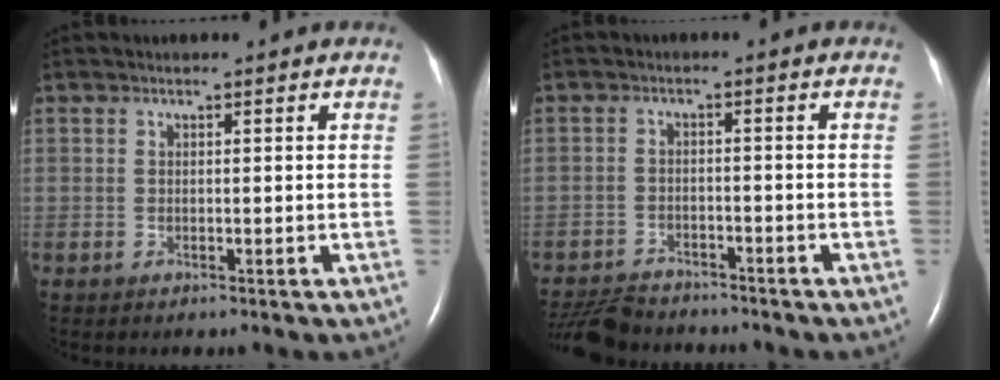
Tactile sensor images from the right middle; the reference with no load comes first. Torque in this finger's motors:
{"motor_torque": [0.14, -0.20, 0.01, 0.00]}